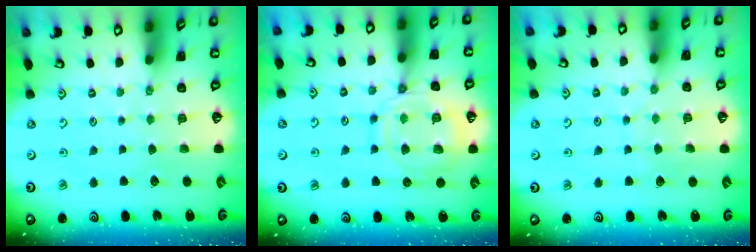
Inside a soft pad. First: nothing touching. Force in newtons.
{"total": 13.6, "press": 13.6, "slide": 1.3}
{"total": 4.3, "press": 4.3, "slide": 0.3}